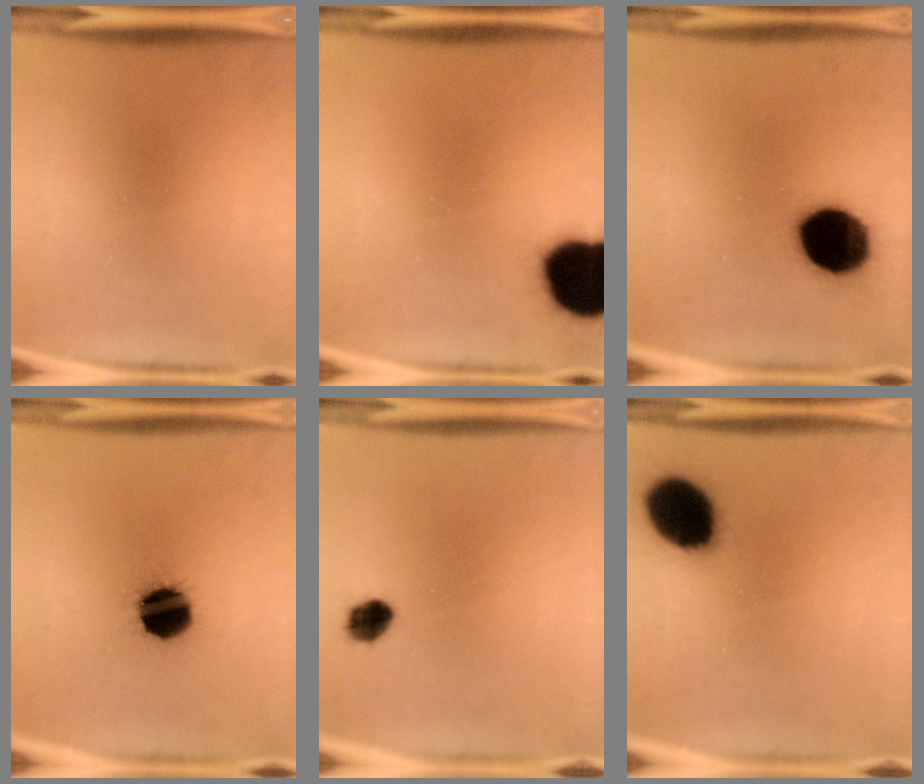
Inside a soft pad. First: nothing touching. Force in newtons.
{"total": 18.1}
{"total": 18.7}
{"total": 13.4}
{"total": 4.9}
{"total": 18.8}